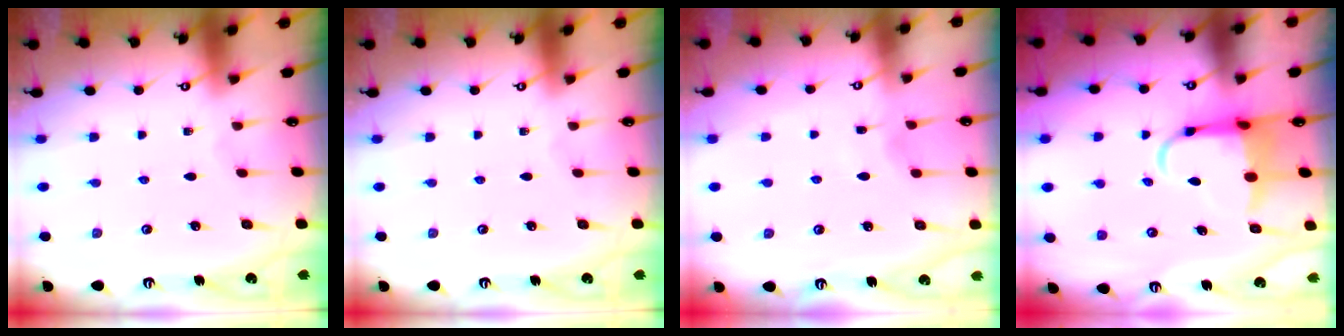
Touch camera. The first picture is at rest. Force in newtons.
{"total": 0.0}
{"total": 2.6, "press": 2.6, "slide": 0.3}
{"total": 6.8, "press": 6.6, "slide": 1.7}